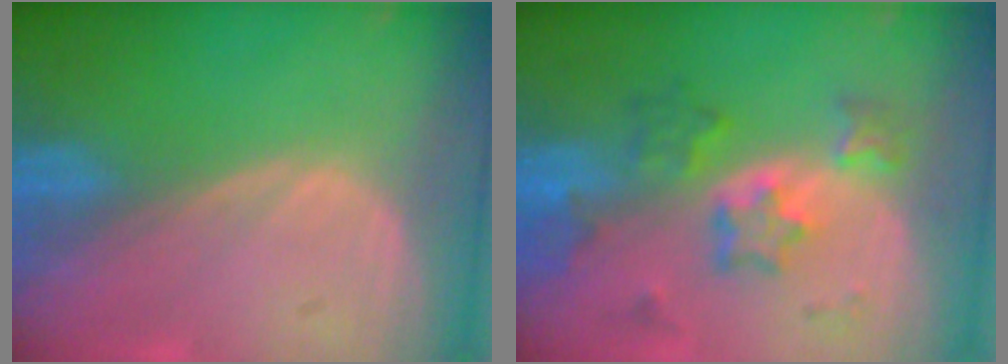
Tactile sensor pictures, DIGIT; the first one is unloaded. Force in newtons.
{"total": 6.7, "press": 6.6, "slide": 1.1}